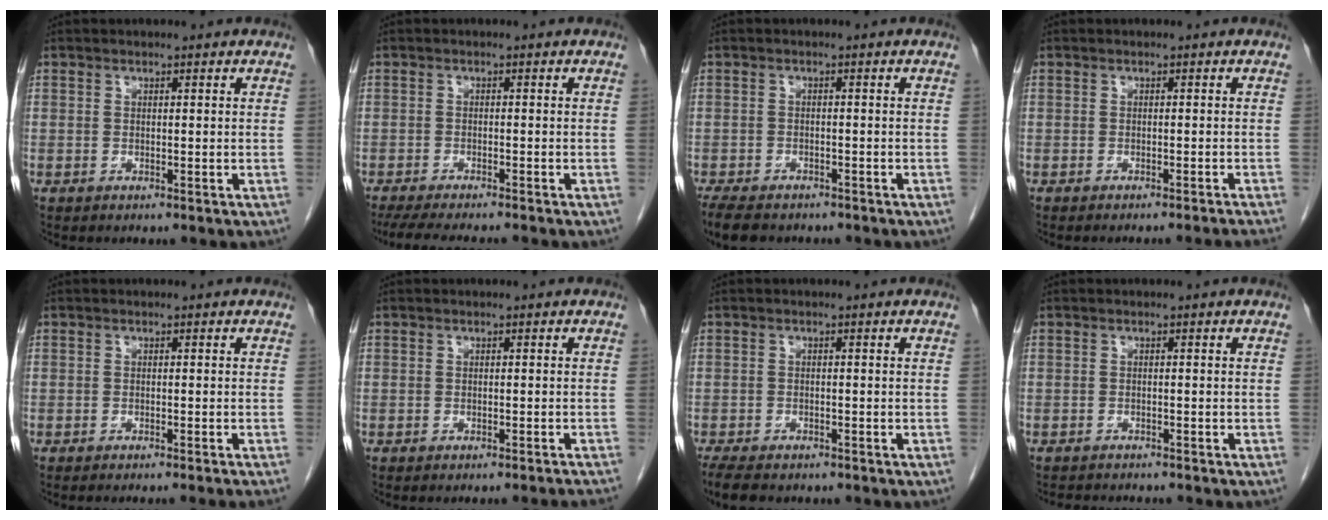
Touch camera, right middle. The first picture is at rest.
{"total": 9.4, "force": [-8.2, 0.6, 4.6], "torque": [-0.060, -0.017, -0.124]}
{"total": 8.2, "force": [-6.6, 3.2, 3.6], "torque": [-0.067, -0.010, -0.095]}
{"total": 5.9, "force": [-5.4, -1.3, 2.1], "torque": [-0.009, -0.012, -0.065]}
{"total": 5.6, "force": [-5.0, -0.8, 2.5], "torque": [-0.012, -0.007, -0.066]}
{"total": 5.8, "force": [-5.4, -1.0, 1.8], "torque": [-0.009, -0.016, -0.062]}
{"total": 6.9, "force": [-5.7, 2.2, 3.2], "torque": [-0.054, -0.012, -0.085]}
{"total": 4.4, "force": [-4.2, 0.6, 1.2], "torque": [-0.016, -0.010, -0.060]}